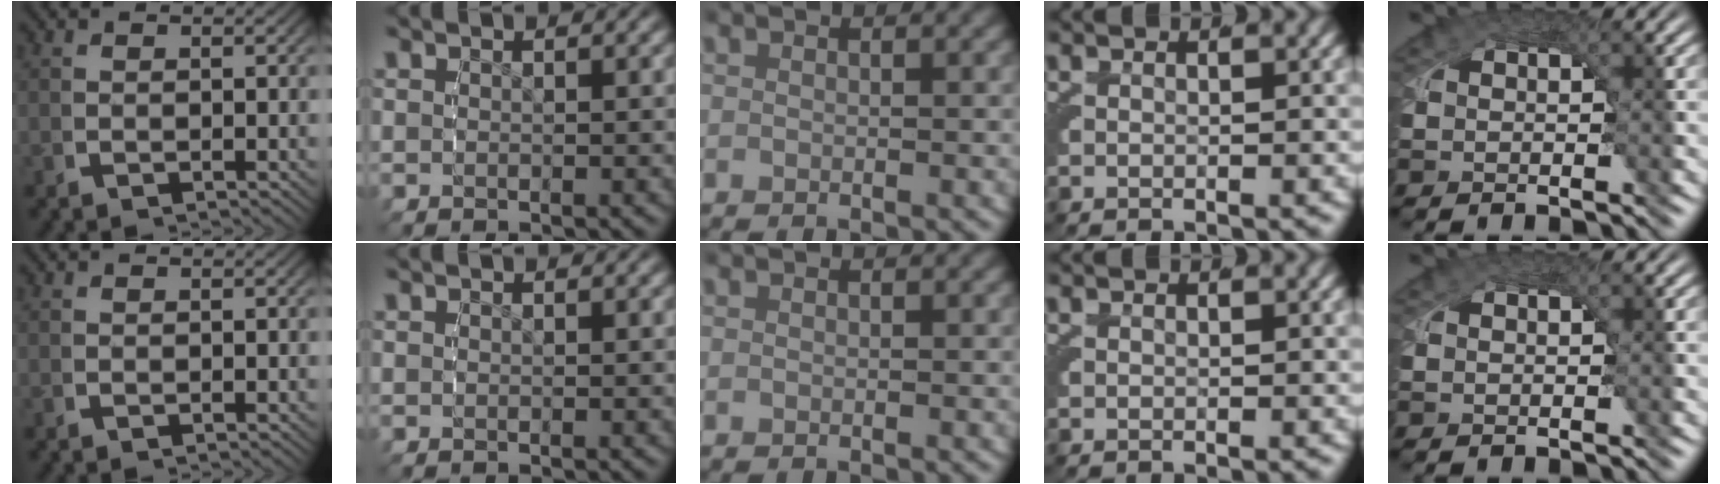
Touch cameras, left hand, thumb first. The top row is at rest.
{}